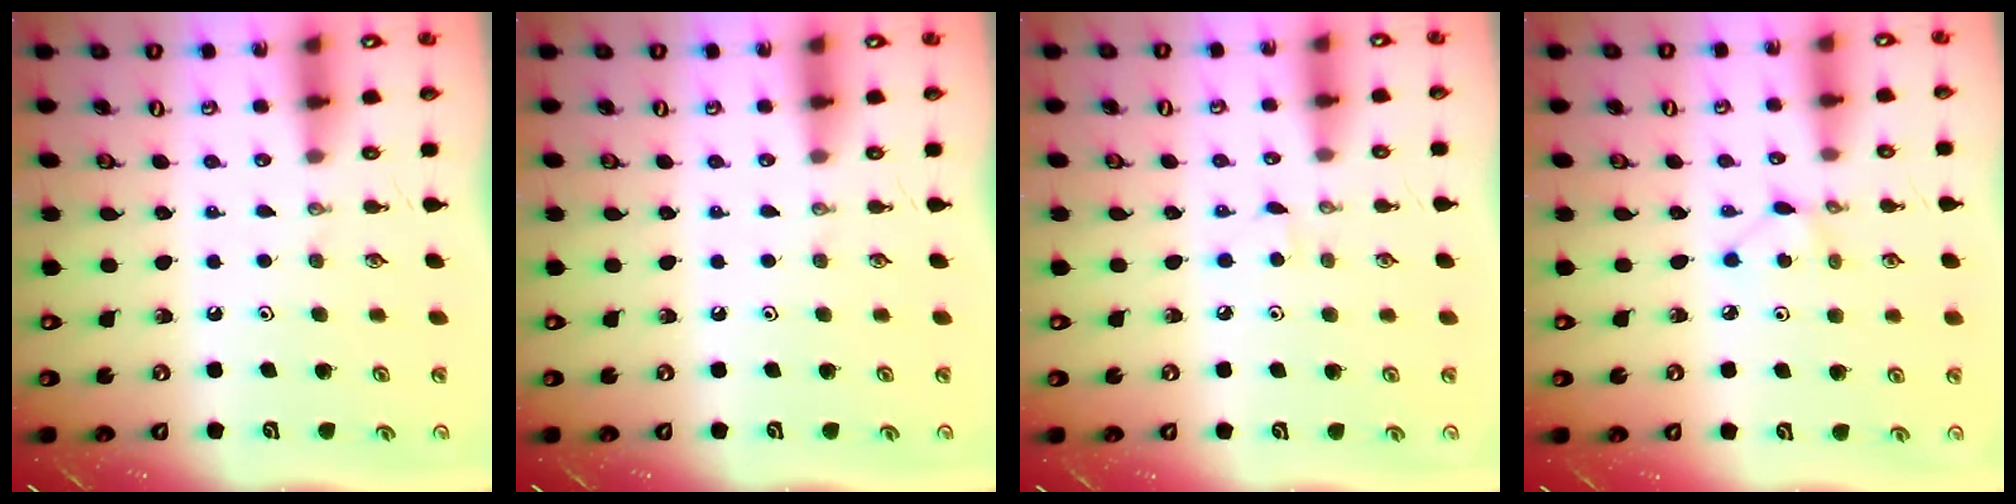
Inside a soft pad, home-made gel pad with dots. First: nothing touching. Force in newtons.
{"total": 0.0}
{"total": 2.9, "press": 2.9, "slide": 0.4}
{"total": 2.8, "press": 2.8, "slide": 0.3}